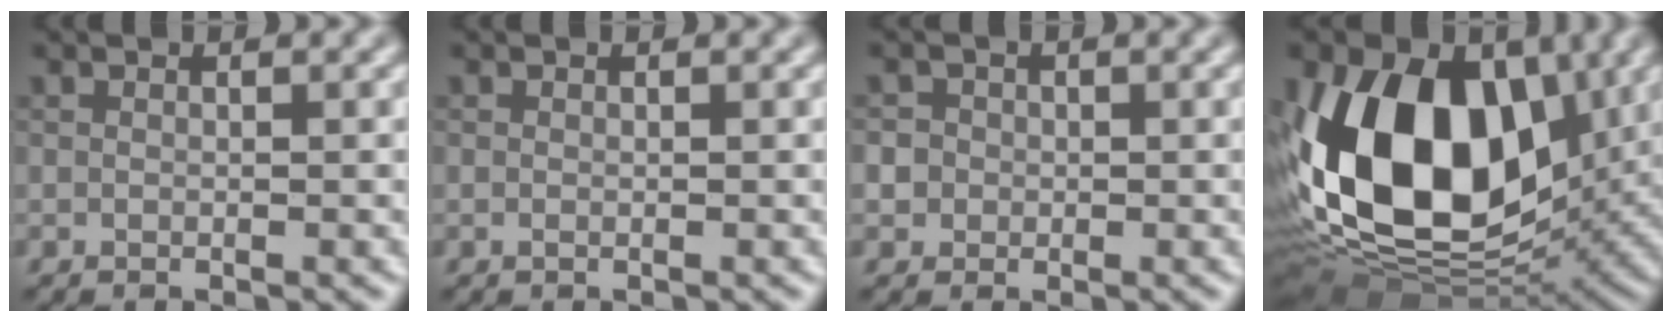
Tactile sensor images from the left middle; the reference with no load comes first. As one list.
[{"total": 0.0}, {"total": 3.2, "force": [0.4, 2.9, 1.1], "torque": [-0.005, 0.020, -0.008]}, {"total": 16.8, "force": [1.5, 10.9, 12.7], "torque": [-0.245, -0.007, 0.009]}]